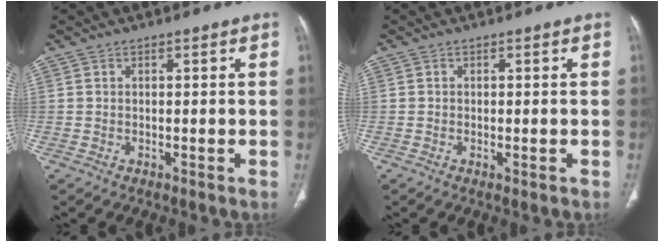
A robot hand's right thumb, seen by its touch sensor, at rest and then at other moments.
{"total": 0.8, "force": [-0.3, 0.3, 0.7], "torque": [-0.016, -0.004, -0.003]}